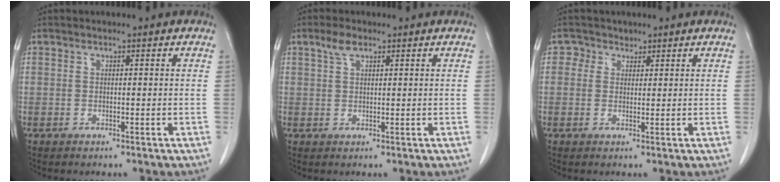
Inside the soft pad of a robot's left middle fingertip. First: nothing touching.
{"total": 2.4, "force": [1.5, 1.0, 1.5], "torque": [-0.037, 0.007, 0.033]}
{"total": 2.1, "force": [1.2, 1.7, -0.1], "torque": [0.011, 0.004, 0.013]}